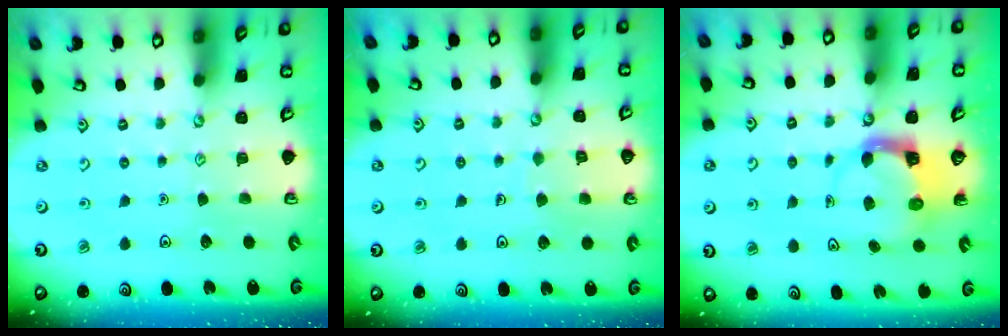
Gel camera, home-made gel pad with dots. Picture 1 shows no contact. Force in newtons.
{"total": 5.4, "press": 5.4, "slide": 0.5}
{"total": 3.9, "press": 3.8, "slide": 0.5}